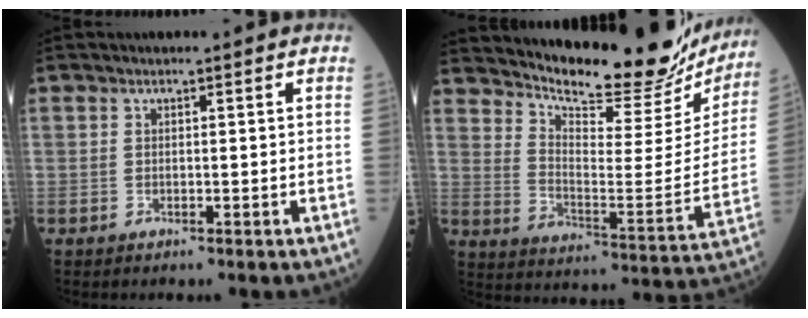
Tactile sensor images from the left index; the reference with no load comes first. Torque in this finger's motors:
{"motor_torque": [0.35, -0.43, 0.50, 0.10]}